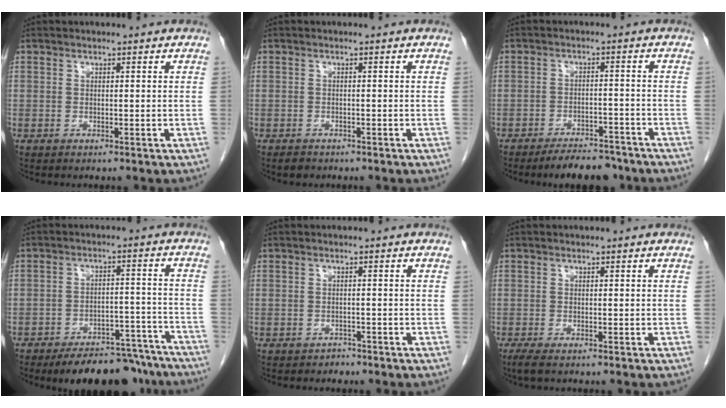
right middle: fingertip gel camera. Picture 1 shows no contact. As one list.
[{"total": 1.6, "force": [-1.2, 0.9, 0.5], "torque": [-0.015, 0.000, -0.016]}, {"total": 7.2, "force": [-6.2, 2.5, 2.5], "torque": [-0.030, -0.001, -0.094]}, {"total": 15.1, "force": [-13.3, 4.9, 5.3], "torque": [-0.047, 0.020, -0.179]}, {"total": 1.2, "force": [-1.0, 0.7, -0.1], "torque": [-0.004, 0.002, -0.017]}, {"total": 2.2, "force": [-1.5, 0.5, 1.5], "torque": [-0.031, -0.009, -0.025]}]